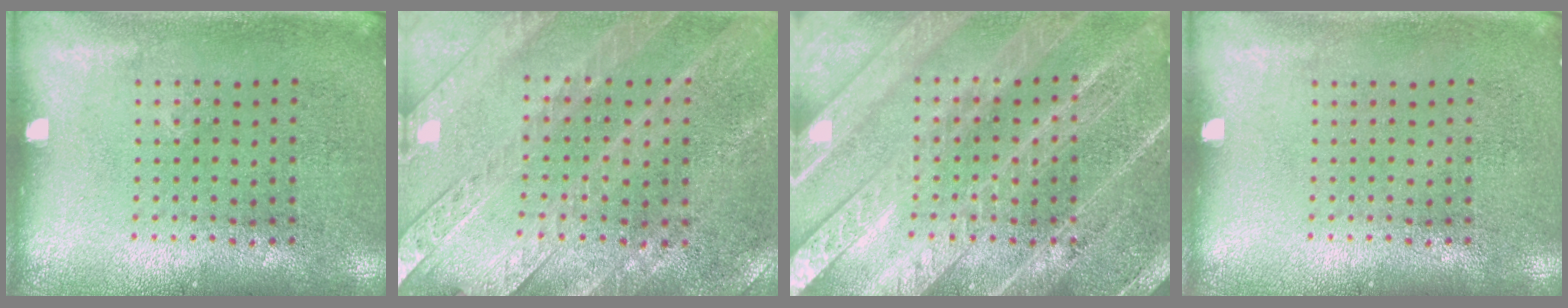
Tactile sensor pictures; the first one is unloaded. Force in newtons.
{"total": 2.9, "press": 2.7, "slide": 1.1}
{"total": 4.3, "press": 4.3, "slide": 0.6}
{"total": 0.0}